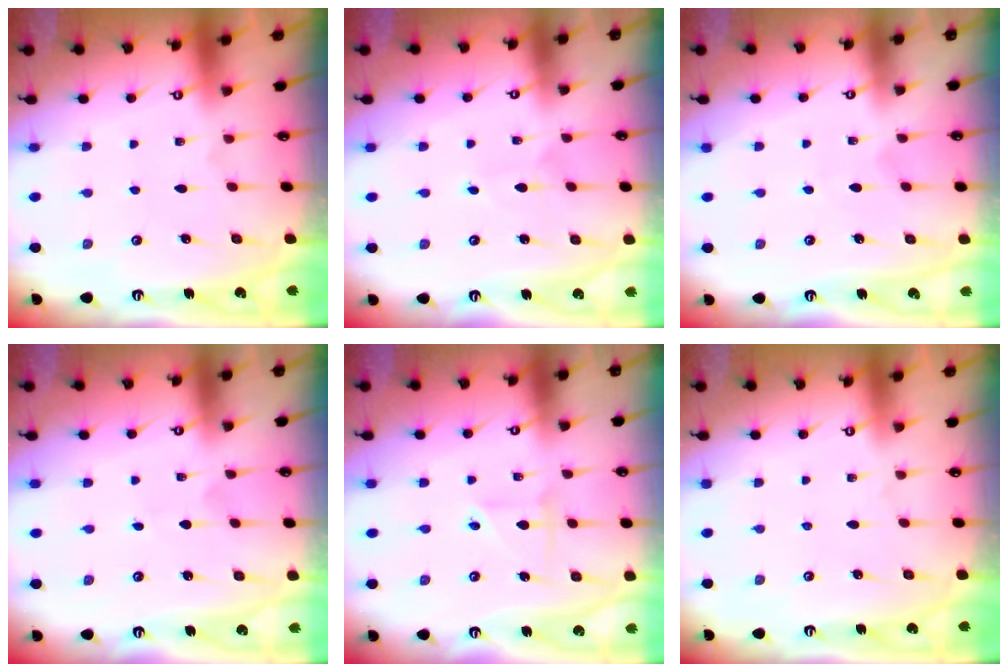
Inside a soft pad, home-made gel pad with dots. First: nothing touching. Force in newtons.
{"total": 3.3, "press": 3.3, "slide": 0.2}
{"total": 2.7, "press": 2.7, "slide": 0.3}
{"total": 0.0}
{"total": 2.7, "press": 2.5, "slide": 1.0}
{"total": 0.0}